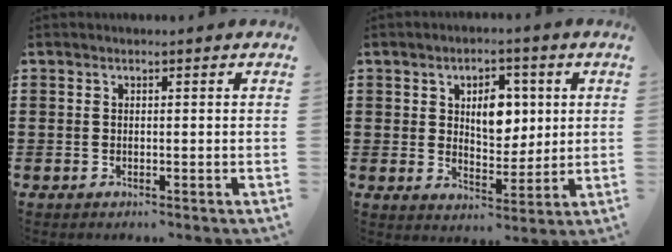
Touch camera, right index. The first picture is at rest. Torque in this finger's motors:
{"motor_torque": [0.97, -0.22, 0.45, 0.13]}